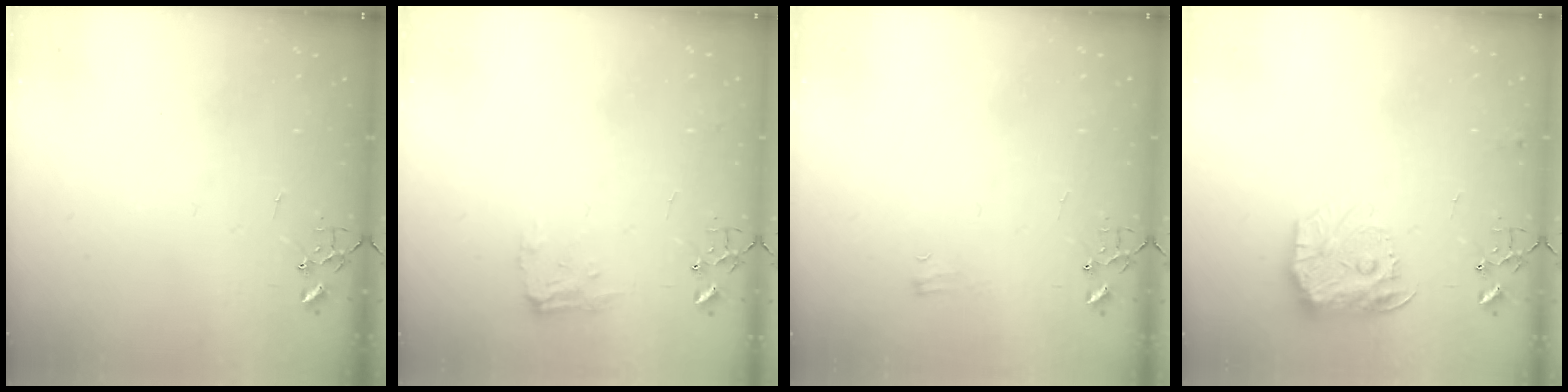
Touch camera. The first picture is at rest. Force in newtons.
{"total": 7.9, "press": 7.9, "slide": 0.5}
{"total": 4.0, "press": 4.0, "slide": 0.5}
{"total": 14.6, "press": 14.6, "slide": 1.0}